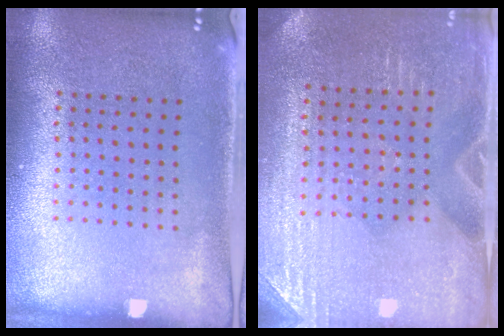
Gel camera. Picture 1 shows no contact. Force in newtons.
{"total": 2.9, "press": 2.9, "slide": 0.4}